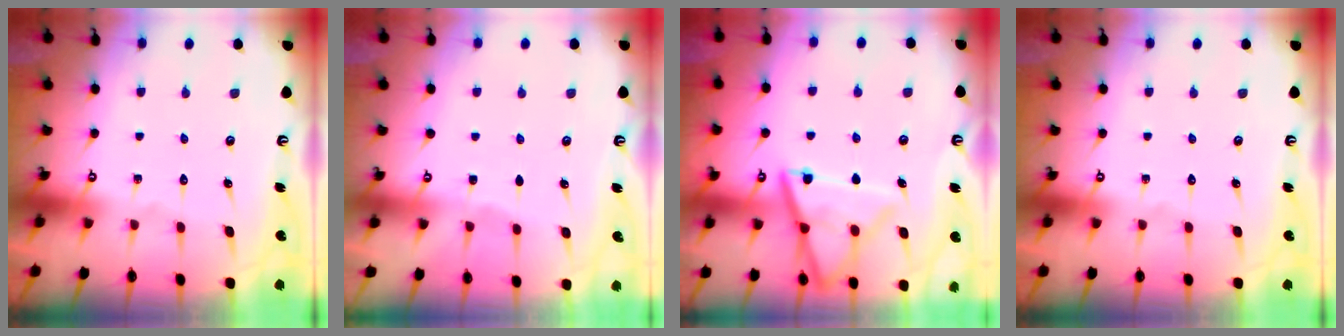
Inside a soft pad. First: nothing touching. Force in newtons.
{"total": 1.9, "press": 1.9, "slide": 0.3}
{"total": 14.2, "press": 14.1, "slide": 1.2}
{"total": 0.0}